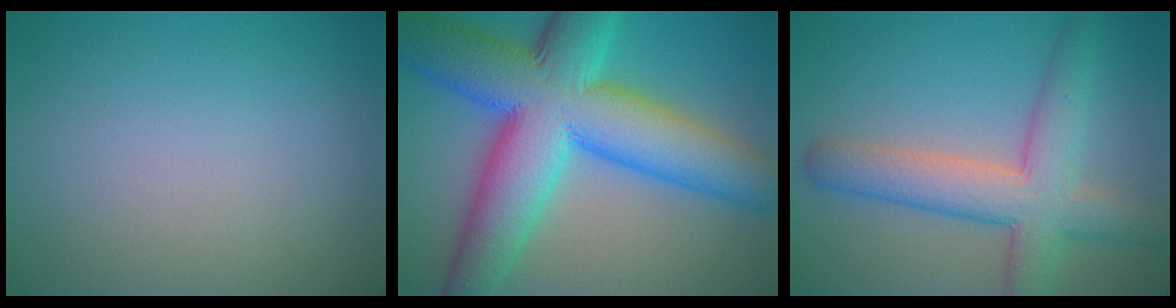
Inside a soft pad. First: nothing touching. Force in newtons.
{"total": 14.4, "press": 14.4, "slide": 0.4}
{"total": 6.6, "press": 6.6, "slide": 0.3}